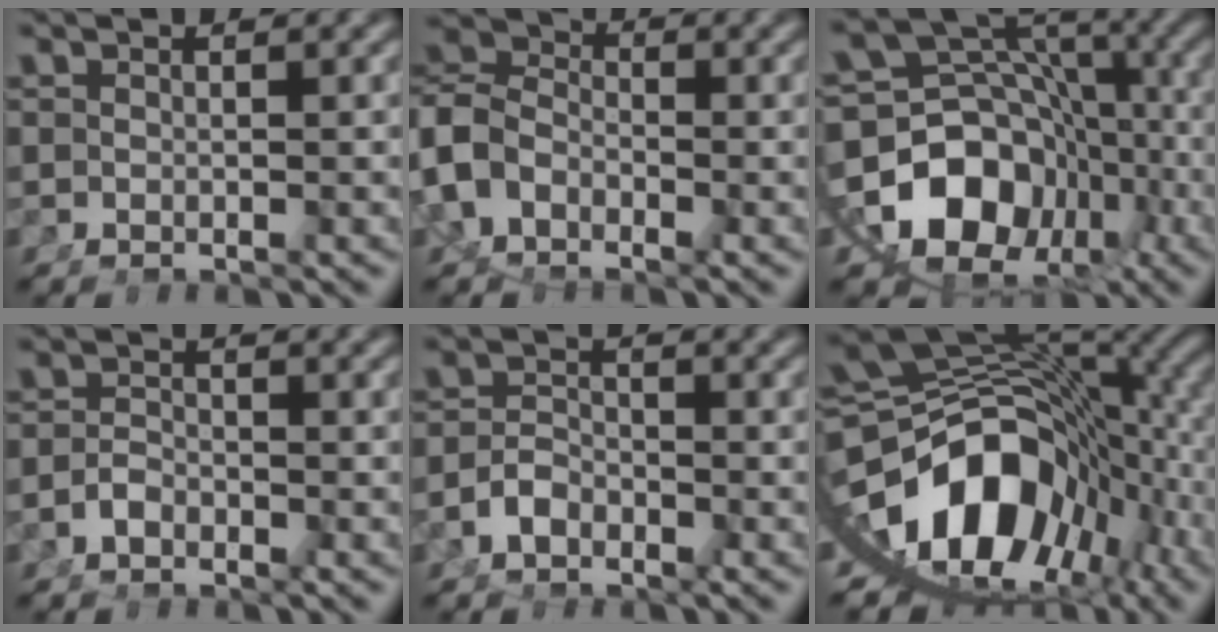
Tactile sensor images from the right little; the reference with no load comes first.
{"total": 9.7, "force": [-0.8, 8.6, 4.3], "torque": [-0.116, -0.018, -0.022]}
{"total": 18.7, "force": [-4.2, 14.9, 10.5], "torque": [-0.197, -0.061, -0.052]}
{"total": 1.8, "force": [-1.6, 0.6, 0.7], "torque": [-0.015, -0.009, -0.023]}
{"total": 3.0, "force": [-1.9, 1.8, 1.4], "torque": [-0.022, -0.007, -0.030]}
{"total": 22.3, "force": [-4.0, 15.9, 15.2], "torque": [-0.270, -0.057, -0.046]}